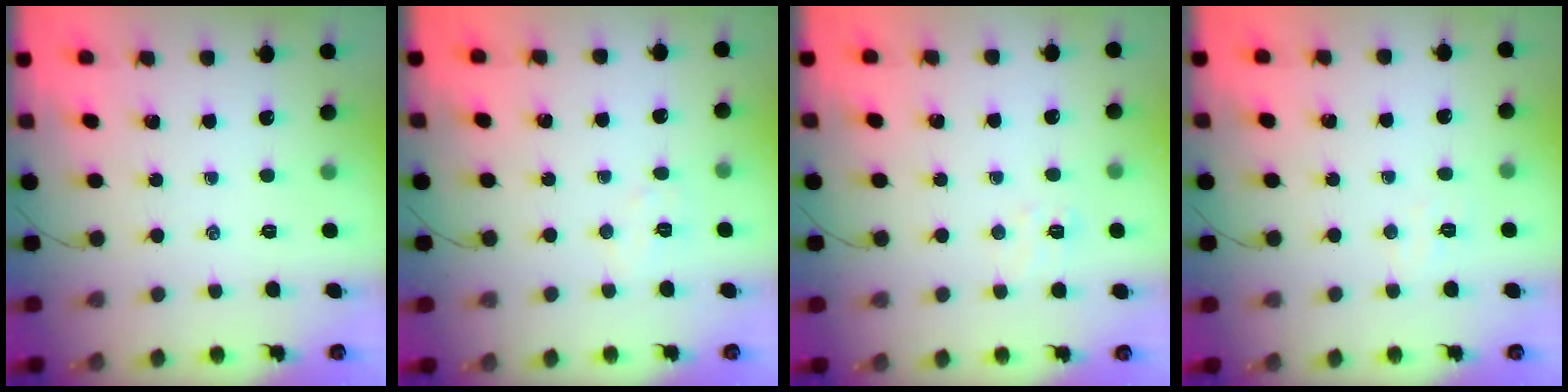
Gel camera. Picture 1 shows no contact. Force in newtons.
{"total": 4.1, "press": 4.0, "slide": 1.0}
{"total": 6.0, "press": 5.7, "slide": 1.6}
{"total": 3.6, "press": 3.5, "slide": 0.8}